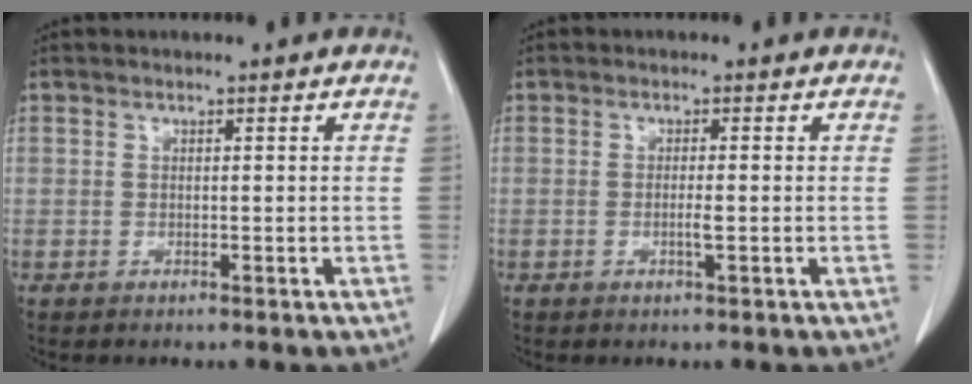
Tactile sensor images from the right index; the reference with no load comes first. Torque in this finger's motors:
{"motor_torque": [0.07, 0.00, -0.03, 0.02]}